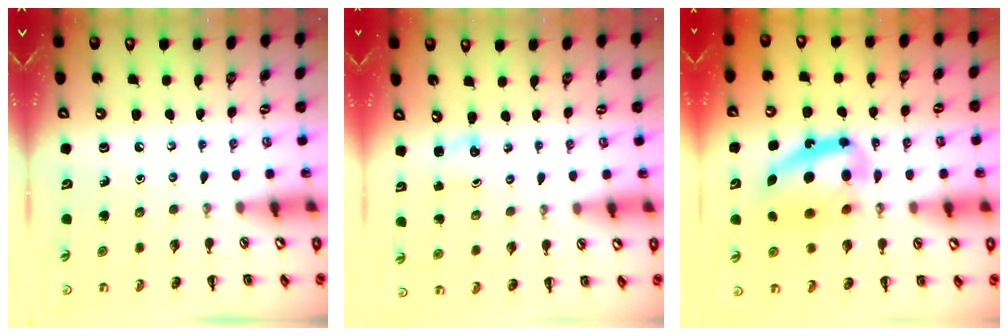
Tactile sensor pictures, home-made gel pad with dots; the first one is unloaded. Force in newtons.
{"total": 1.1, "press": 1.0, "slide": 0.1}
{"total": 12.5, "press": 12.1, "slide": 3.1}